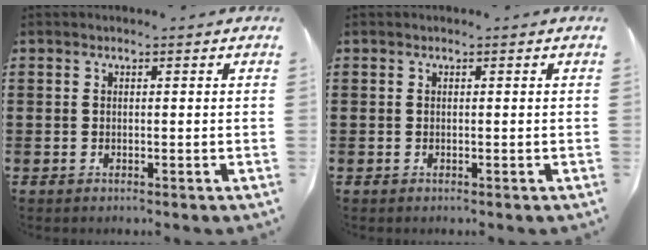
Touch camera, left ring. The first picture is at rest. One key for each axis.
{"total": 0.0}